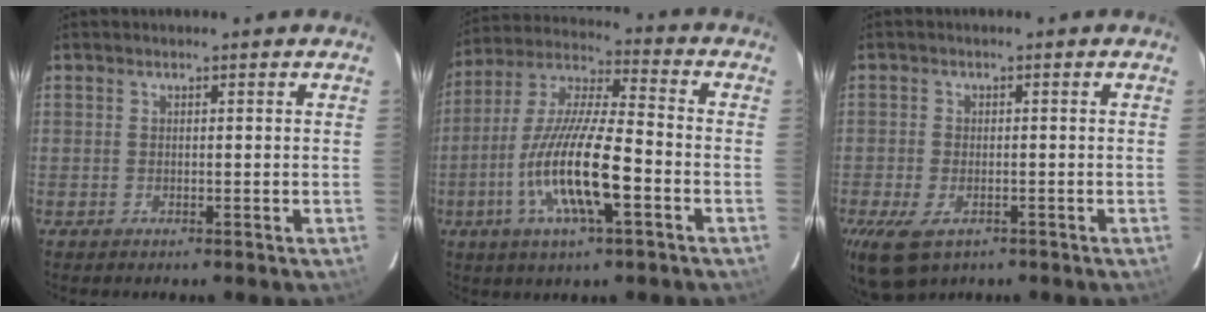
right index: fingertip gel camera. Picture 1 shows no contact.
{"total": 16.3, "force": [-5.6, 3.3, 14.9], "torque": [-0.301, -0.011, -0.111]}
{"total": 8.2, "force": [-4.3, 4.7, 5.1], "torque": [-0.121, -0.027, -0.075]}